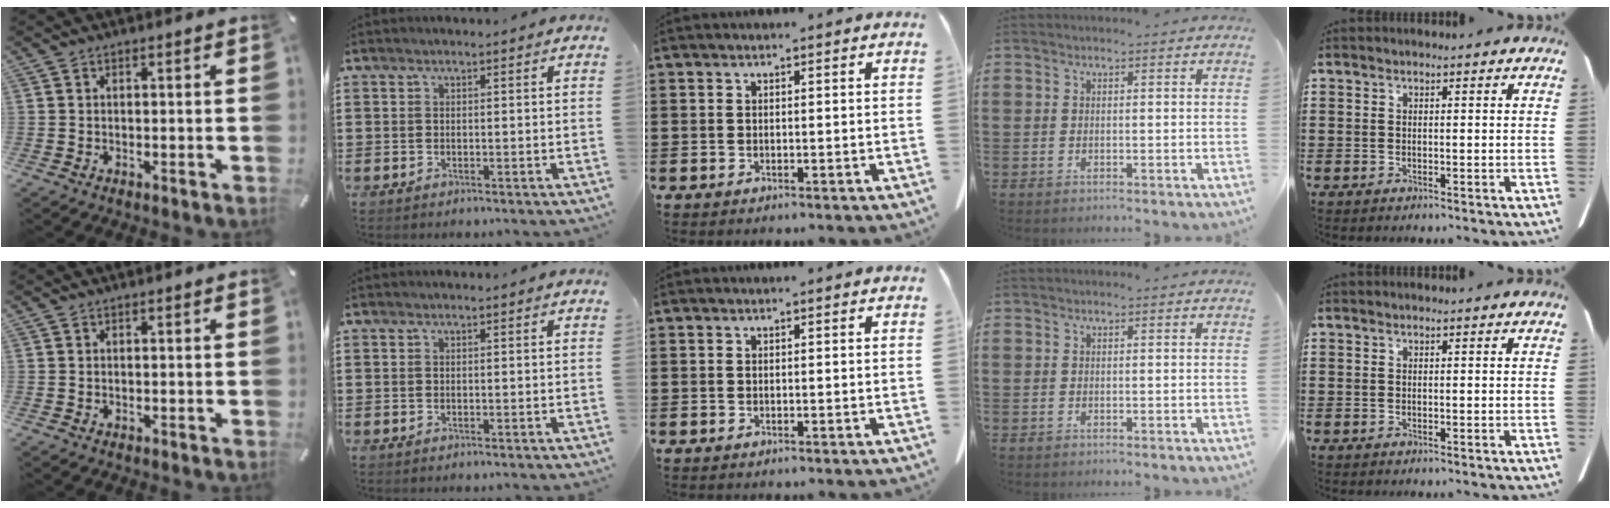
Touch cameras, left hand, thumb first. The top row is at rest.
{}